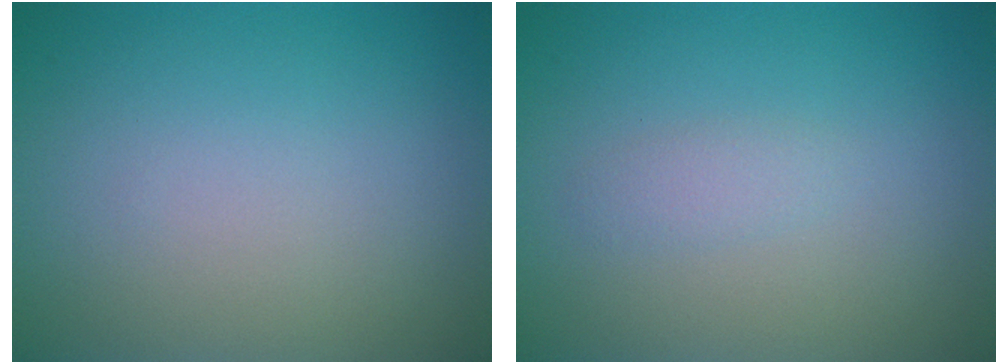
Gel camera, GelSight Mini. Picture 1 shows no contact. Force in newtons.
{"total": 1.0, "press": 1.0, "slide": 0.0}